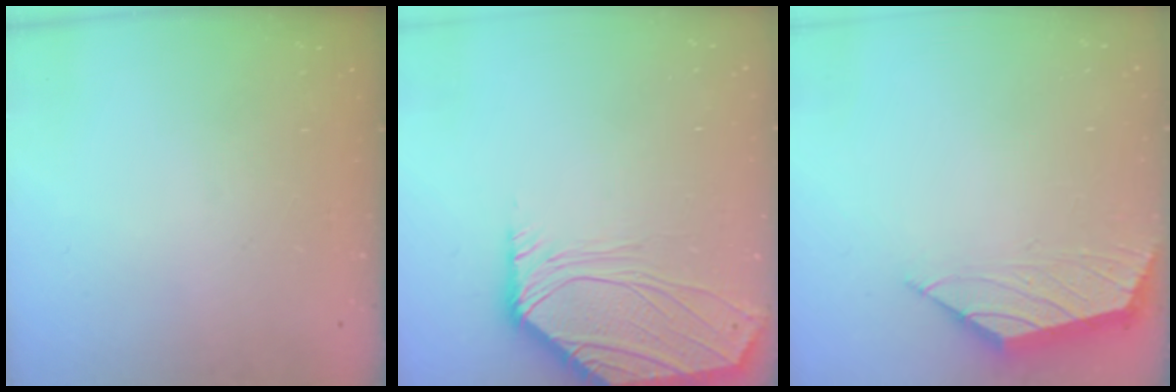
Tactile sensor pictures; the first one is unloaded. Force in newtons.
{"total": 3.0, "press": 2.9, "slide": 0.5}
{"total": 0.8, "press": 0.7, "slide": 0.4}